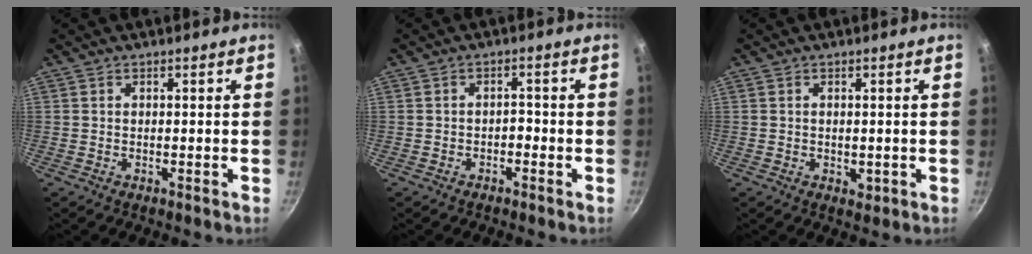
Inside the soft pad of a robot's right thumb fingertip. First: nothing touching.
{"total": 1.7, "force": [-1.0, 1.1, 0.9], "torque": [-0.004, 0.019, -0.012]}
{"total": 1.7, "force": [0.0, 1.2, 1.2], "torque": [-0.015, -0.004, 0.002]}